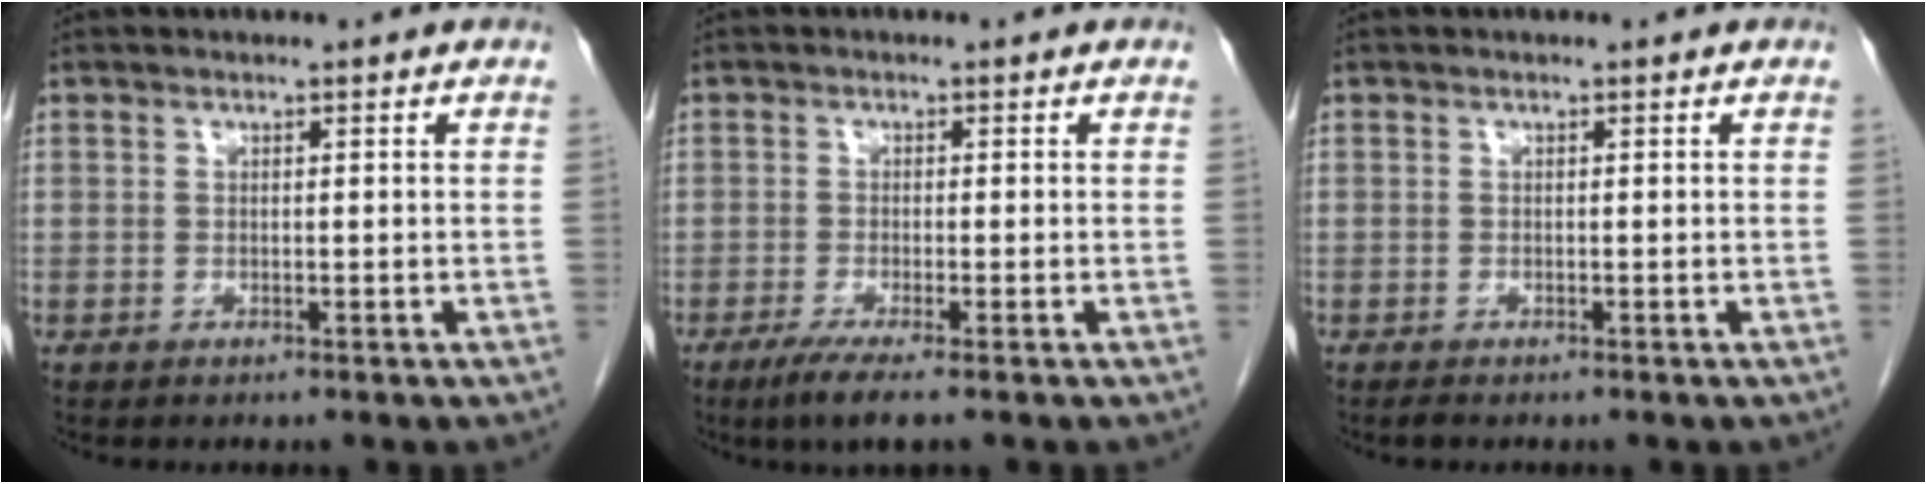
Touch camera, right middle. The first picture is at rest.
{"total": 4.1, "force": [-2.7, 0.0, 3.2], "torque": [-0.060, -0.014, -0.051]}
{"total": 0.5, "force": [-0.5, 0.0, 0.3], "torque": [-0.011, -0.002, -0.009]}